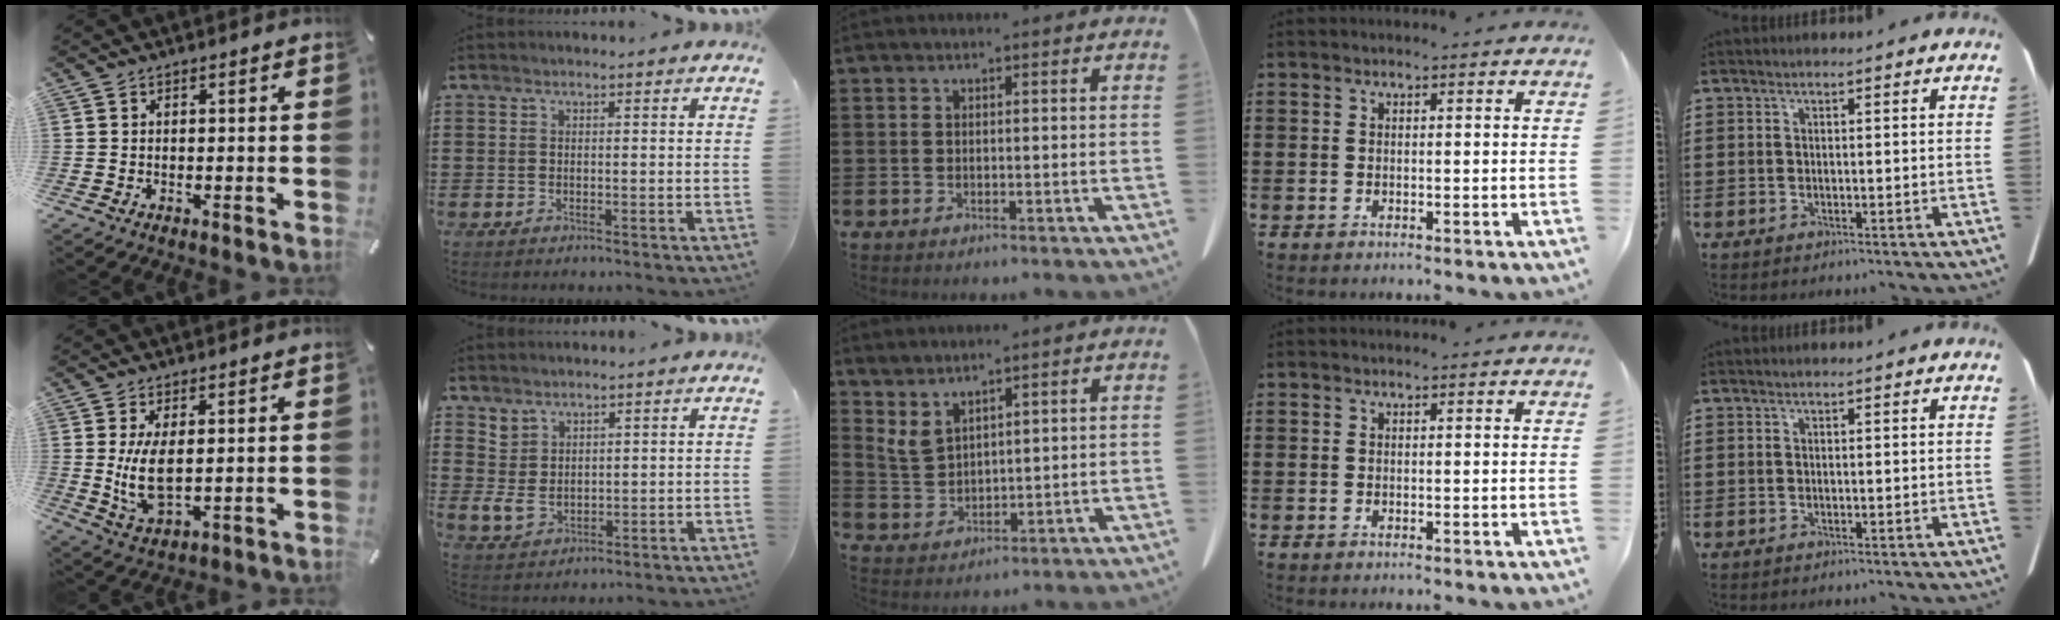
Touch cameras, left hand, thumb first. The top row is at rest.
{"thumb": {"total": 8.5, "force": [1.0, 4.0, 7.4], "torque": [-0.169, -0.016, 0.013]}, "index": {"total": 3.6, "force": [1.9, 2.6, 1.7], "torque": [-0.046, -0.004, 0.038]}, "middle": {"total": 3.6, "force": [3.1, 1.3, 1.4], "torque": [-0.040, -0.005, 0.059]}}